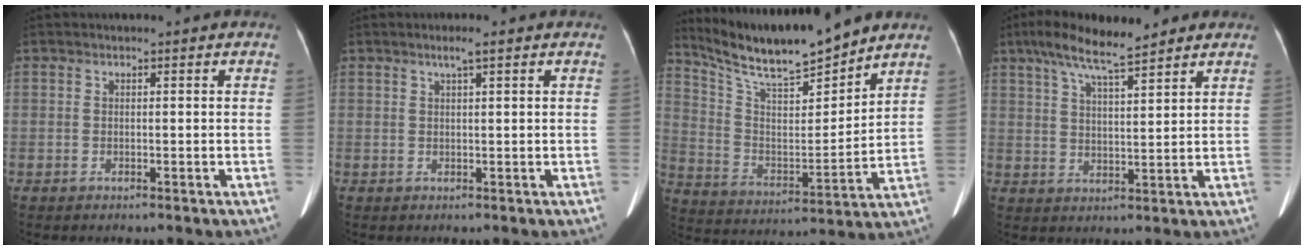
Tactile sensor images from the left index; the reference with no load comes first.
{"total": 1.8, "force": [1.1, -0.1, 1.5], "torque": [-0.029, 0.004, 0.019]}
{"total": 15.5, "force": [13.8, 1.2, 6.9], "torque": [-0.139, -0.003, 0.253]}
{"total": 10.2, "force": [7.7, 1.6, 6.6], "torque": [-0.114, 0.027, 0.131]}